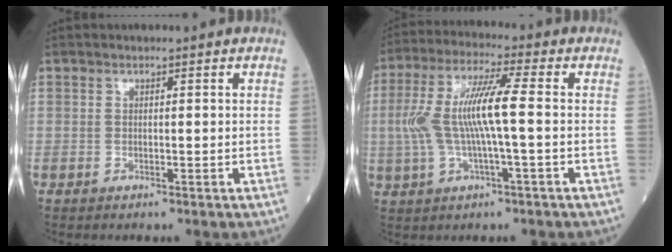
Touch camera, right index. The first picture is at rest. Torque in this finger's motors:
{"motor_torque": [0.64, -0.03, 0.28, 0.21]}